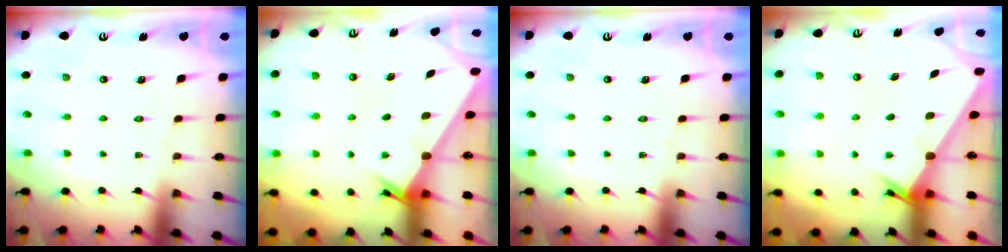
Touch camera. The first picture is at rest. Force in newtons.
{"total": 2.2, "press": 2.2, "slide": 0.2}
{"total": 0.0}
{"total": 2.2, "press": 2.2, "slide": 0.2}